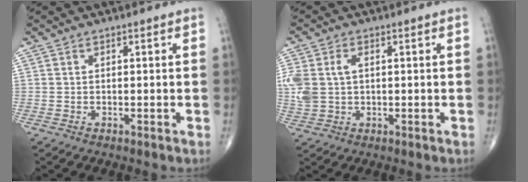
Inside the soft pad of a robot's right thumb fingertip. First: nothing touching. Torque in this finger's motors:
{"motor_torque": [0.07, 0.11, 0.52, 0.23, 0.14]}